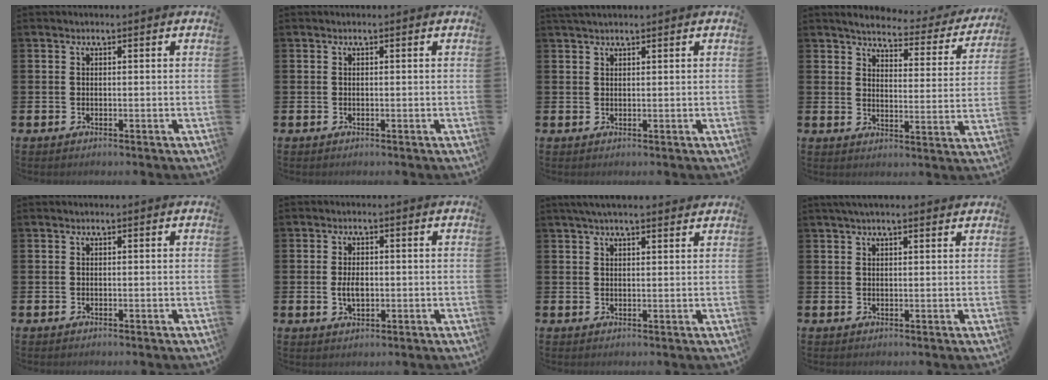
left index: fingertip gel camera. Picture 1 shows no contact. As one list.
[{"total": 0.0}, {"total": 1.5, "force": [1.4, 0.2, 0.5], "torque": [-0.007, 0.001, 0.024]}, {"total": 3.9, "force": [3.6, 1.1, 1.1], "torque": [-0.036, -0.031, 0.052]}, {"total": 0.0}, {"total": 2.9, "force": [-0.1, 1.7, 2.4], "torque": [-0.035, 0.001, -0.005]}, {"total": 3.4, "force": [2.9, 0.5, 1.6], "torque": [-0.033, -0.003, 0.052]}, {"total": 2.3, "force": [1.9, 0.3, 1.1], "torque": [-0.020, 0.001, 0.033]}]